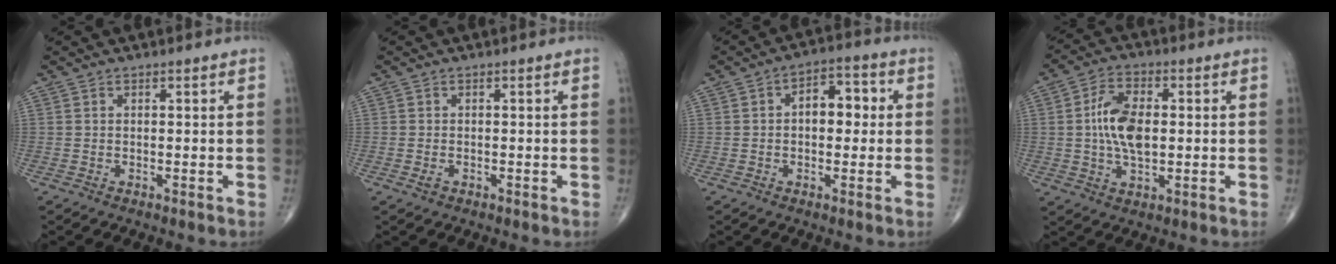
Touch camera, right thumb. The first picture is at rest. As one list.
[{"total": 1.0, "force": [-0.5, 0.6, 0.6], "torque": [-0.013, 0.001, -0.008]}, {"total": 7.3, "force": [0.6, 4.5, 5.8], "torque": [-0.058, 0.021, 0.001]}, {"total": 9.9, "force": [0.5, 5.3, 8.3], "torque": [-0.154, 0.004, 0.009]}]